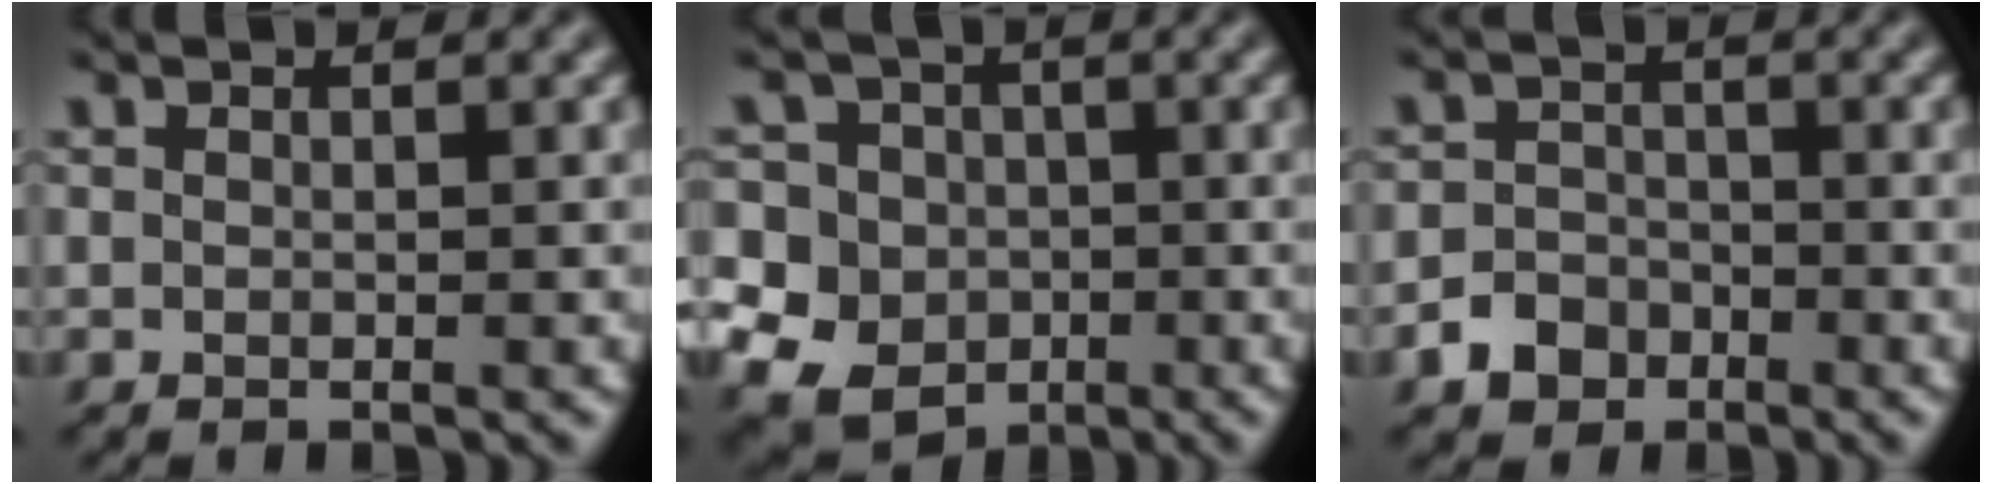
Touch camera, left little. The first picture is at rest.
{"total": 11.6, "force": [-3.3, 10.3, 4.1], "torque": [-0.102, 0.008, -0.094]}
{"total": 3.0, "force": [-1.9, 2.2, 0.8], "torque": [-0.013, 0.003, -0.037]}